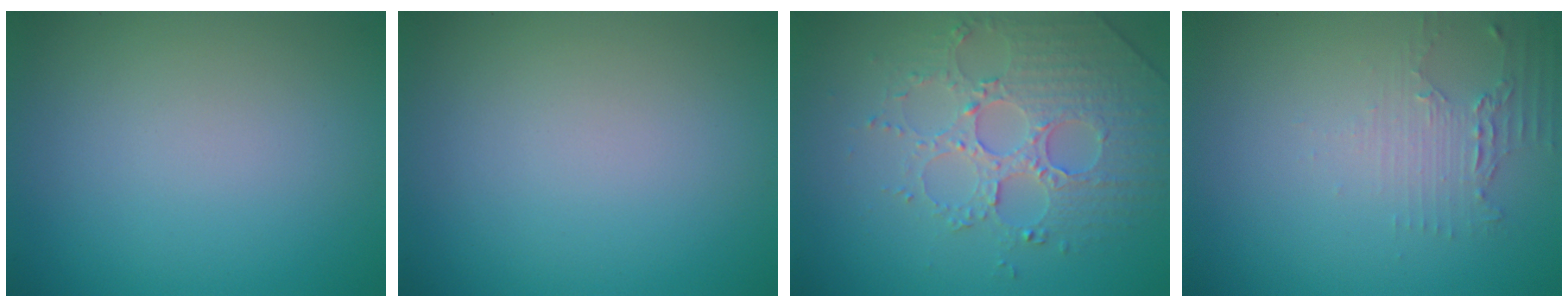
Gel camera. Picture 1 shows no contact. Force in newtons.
{"total": 0.0}
{"total": 4.2, "press": 4.0, "slide": 1.3}
{"total": 2.3, "press": 1.7, "slide": 1.5}